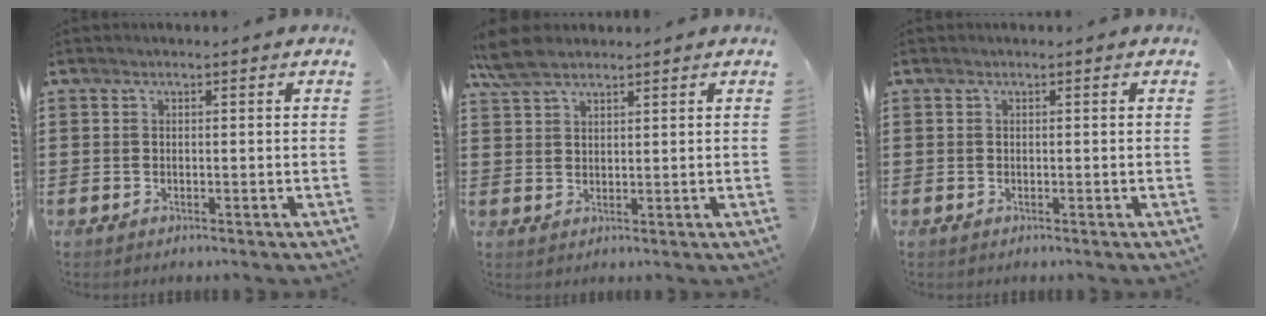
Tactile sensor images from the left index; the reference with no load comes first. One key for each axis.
{"total": 5.3, "fx": 3.9, "fy": 2.0, "fz": 2.9, "tx": -0.067, "ty": 0.004, "tz": 0.074}
{"total": 0.0}